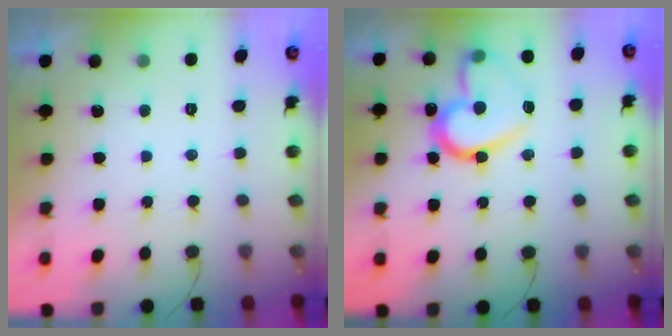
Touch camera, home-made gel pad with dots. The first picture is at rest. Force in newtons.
{"total": 17.9, "press": 17.8, "slide": 2.4}